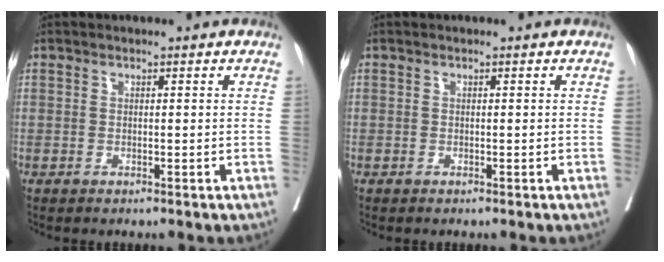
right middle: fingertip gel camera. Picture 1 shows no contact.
{"total": 0.0}